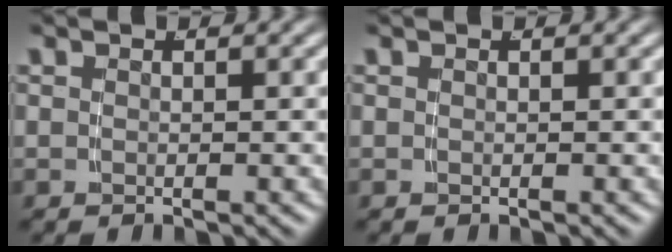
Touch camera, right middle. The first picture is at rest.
{"total": 0.0}